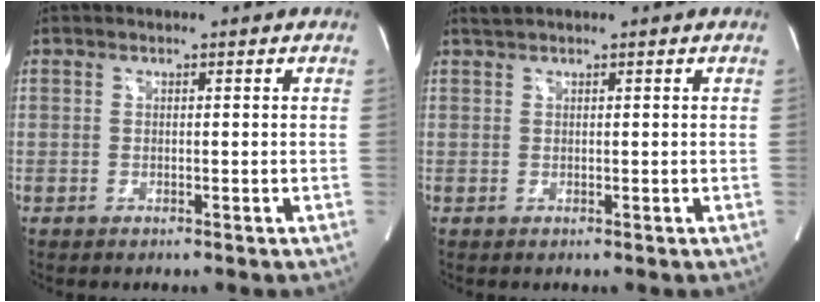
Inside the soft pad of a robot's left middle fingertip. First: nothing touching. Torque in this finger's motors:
{"motor_torque": [0.07, -0.04, -0.06, 0.01]}